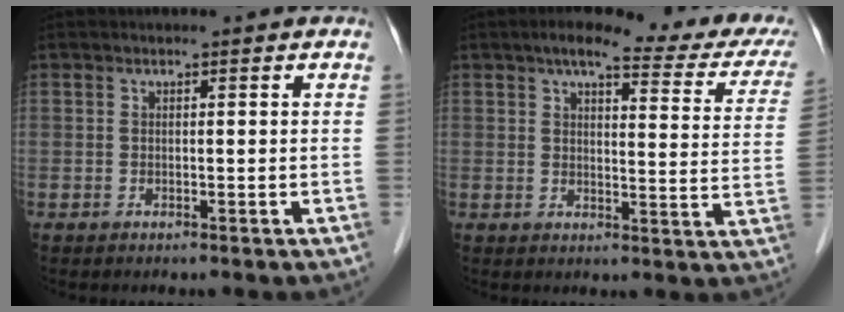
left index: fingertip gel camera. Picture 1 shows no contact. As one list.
[{"total": 19.0, "force": [15.0, 3.6, 11.0], "torque": [-0.131, 0.007, 0.163]}]